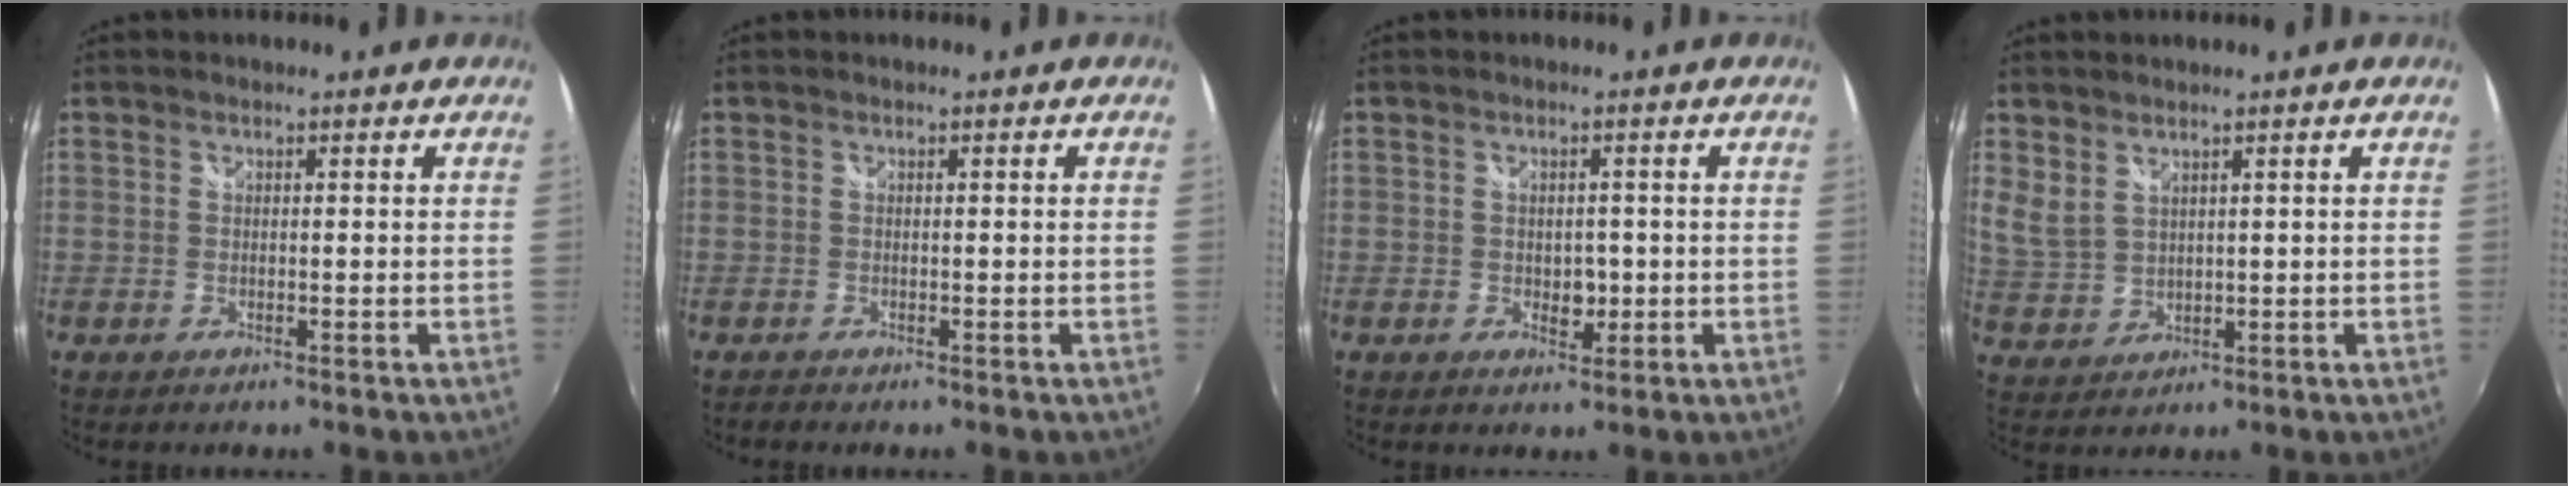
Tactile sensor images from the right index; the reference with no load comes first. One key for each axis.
{"total": 1.0, "fx": -0.8, "fy": 0.1, "fz": 0.5, "tx": -0.009, "ty": 0.000, "tz": -0.015}
{"total": 2.6, "fx": -0.3, "fy": 2.1, "fz": 1.6, "tx": -0.023, "ty": 0.003, "tz": 0.000}
{"total": 4.0, "fx": 2.7, "fy": 2.2, "fz": 1.9, "tx": -0.039, "ty": 0.003, "tz": 0.065}